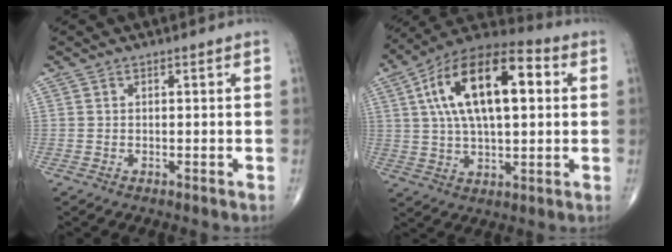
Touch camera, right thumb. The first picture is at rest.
{"total": 20.6, "force": [4.6, 9.5, 17.7], "torque": [-0.295, 0.023, 0.066]}